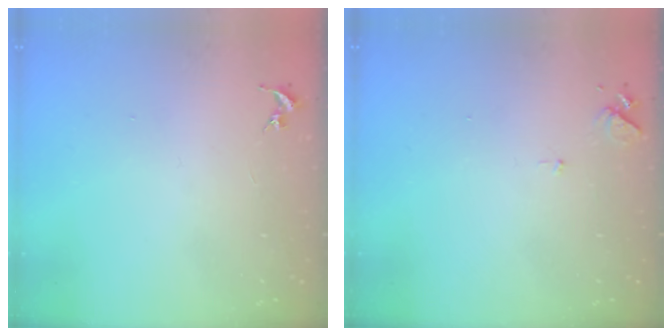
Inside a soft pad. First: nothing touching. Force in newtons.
{"total": 6.1, "press": 6.0, "slide": 0.8}